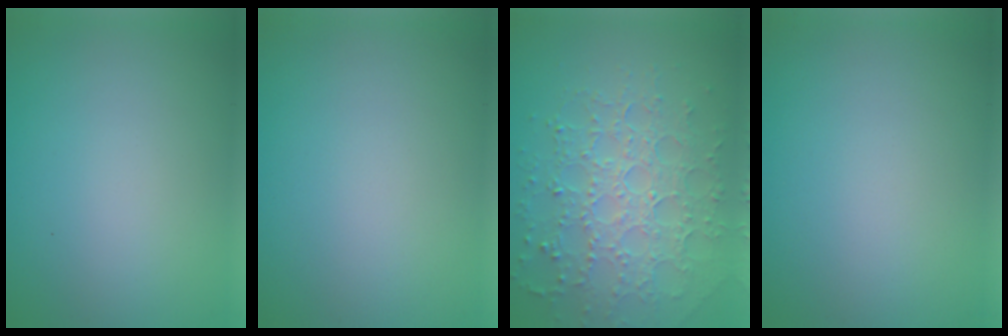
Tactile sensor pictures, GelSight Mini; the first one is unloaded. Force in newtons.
{"total": 0.0}
{"total": 7.2, "press": 5.2, "slide": 4.9}
{"total": 0.0}